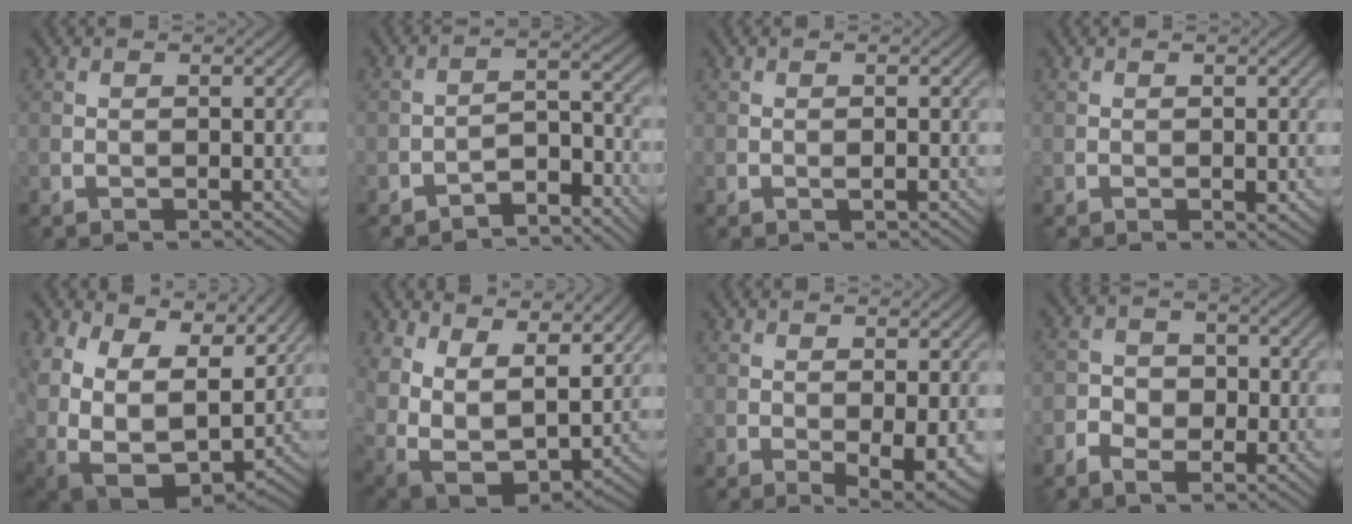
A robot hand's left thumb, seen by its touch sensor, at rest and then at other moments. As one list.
[{"total": 4.3, "force": [-3.5, 1.2, 2.1], "torque": [-0.032, 0.013, -0.067]}, {"total": 0.6, "force": [-0.2, 0.1, 0.6], "torque": [-0.011, -0.001, -0.003]}, {"total": 0.8, "force": [-0.3, 0.3, 0.7], "torque": [-0.011, -0.002, -0.002]}, {"total": 17.5, "force": [5.0, 12.8, 10.9], "torque": [-0.244, -0.012, 0.110]}, {"total": 14.3, "force": [6.1, 8.7, 9.5], "torque": [-0.211, -0.005, 0.123]}, {"total": 4.7, "force": [-1.1, 1.5, 4.3], "torque": [-0.068, -0.015, -0.010]}, {"total": 4.9, "force": [-2.6, 3.1, 2.7], "torque": [-0.047, -0.004, -0.055]}]